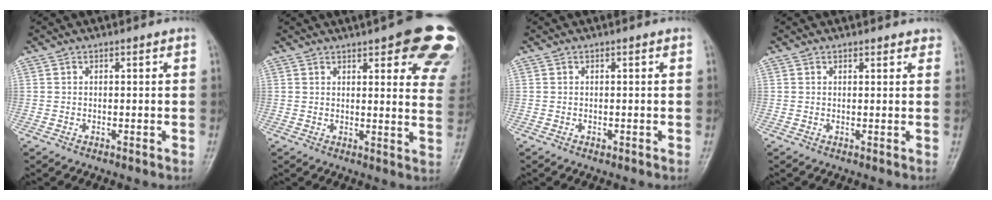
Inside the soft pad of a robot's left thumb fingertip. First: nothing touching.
{"total": 20.1, "force": [12.4, 5.9, 14.7], "torque": [-0.147, -0.033, 0.130]}
{"total": 0.6, "force": [-0.1, 0.4, 0.4], "torque": [-0.002, 0.001, -0.002]}
{"total": 1.8, "force": [1.5, 0.7, 0.7], "torque": [0.007, -0.002, 0.013]}